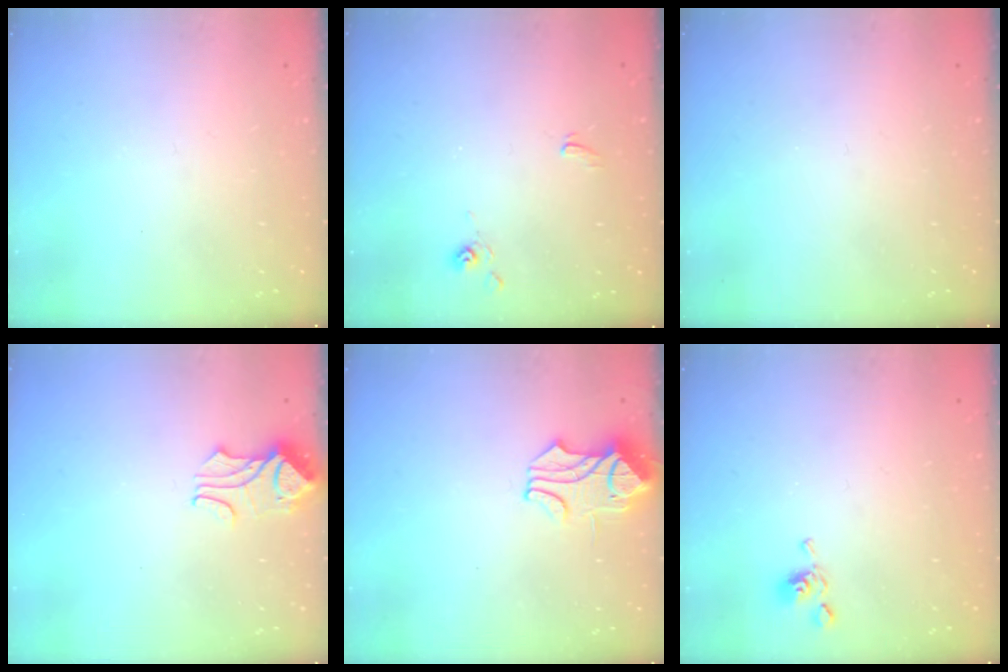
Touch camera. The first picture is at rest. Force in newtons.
{"total": 3.8, "press": 3.8, "slide": 0.1}
{"total": 0.0}
{"total": 1.5, "press": 1.3, "slide": 0.9}
{"total": 1.2, "press": 0.9, "slide": 0.8}
{"total": 5.7, "press": 5.7, "slide": 0.0}